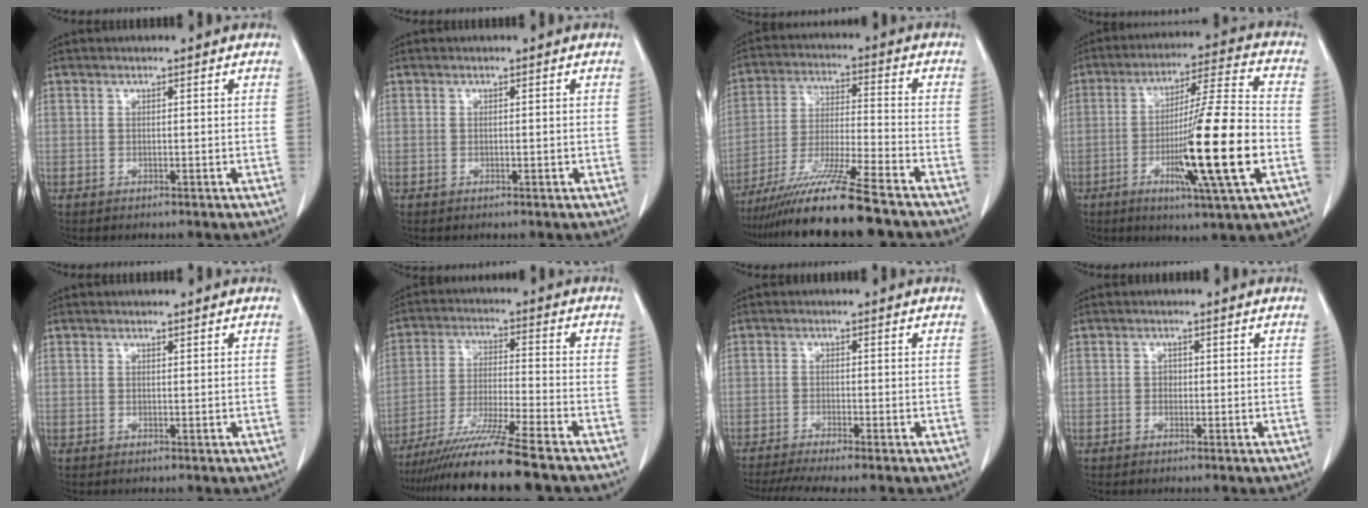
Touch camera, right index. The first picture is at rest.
{"total": 0.5, "force": [-0.1, 0.1, 0.5], "torque": [-0.011, 0.000, 0.002]}
{"total": 14.7, "force": [-11.7, -1.2, 8.8], "torque": [-0.164, -0.031, -0.202]}
{"total": 17.4, "force": [-4.6, -0.4, 16.7], "torque": [-0.286, -0.016, -0.082]}
{"total": 0.0}
{"total": 13.3, "force": [-10.9, -1.7, 7.5], "torque": [-0.123, -0.032, -0.182]}
{"total": 7.0, "force": [-5.7, -0.2, 4.0], "torque": [-0.060, -0.011, -0.091]}
{"total": 0.8, "force": [-0.1, 0.7, 0.4], "torque": [-0.004, 0.003, -0.003]}